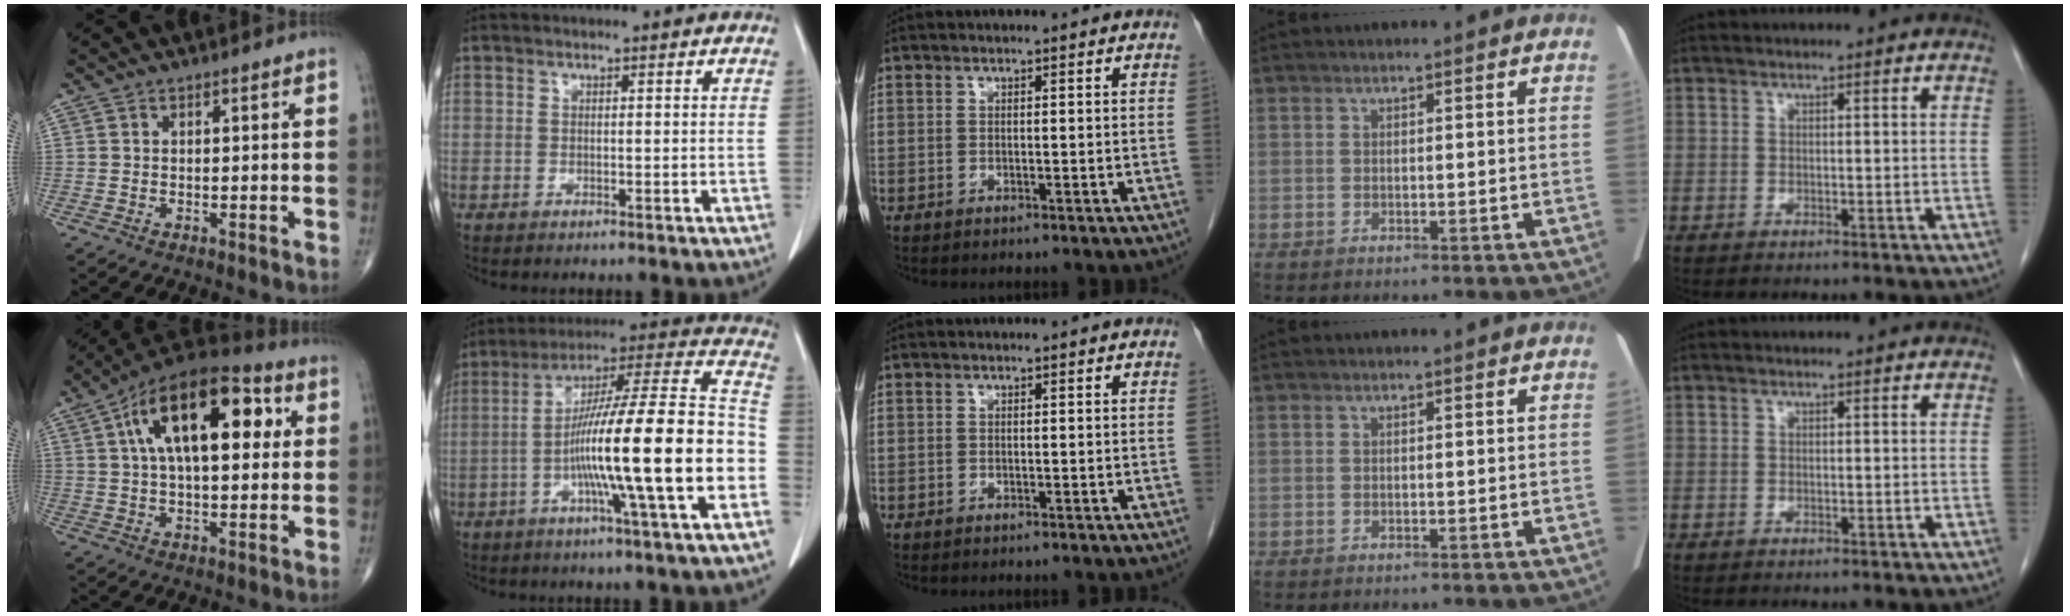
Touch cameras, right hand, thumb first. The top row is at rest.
{"thumb": {"total": 21.7, "force": [6.0, 10.4, 18.1], "torque": [-0.276, 0.020, 0.086]}, "index": {"total": 22.5, "force": [-5.8, -0.1, 21.7], "torque": [-0.319, 0.005, -0.104]}}